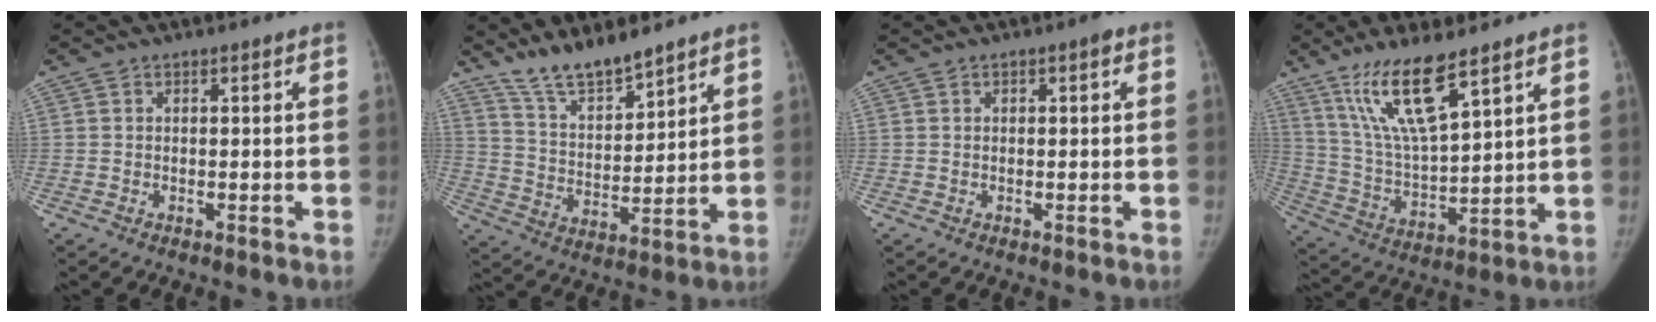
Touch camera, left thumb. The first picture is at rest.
{"total": 10.1, "force": [8.9, 2.1, 4.3], "torque": [-0.061, -0.059, 0.174]}
{"total": 0.9, "force": [0.2, 0.2, 0.8], "torque": [-0.018, 0.002, 0.001]}
{"total": 13.8, "force": [9.0, 2.8, 10.1], "torque": [-0.188, -0.049, 0.189]}